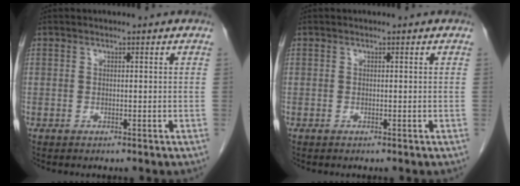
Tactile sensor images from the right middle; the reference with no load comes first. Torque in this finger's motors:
{"motor_torque": [0.26, -0.07, 0.05, 0.01]}